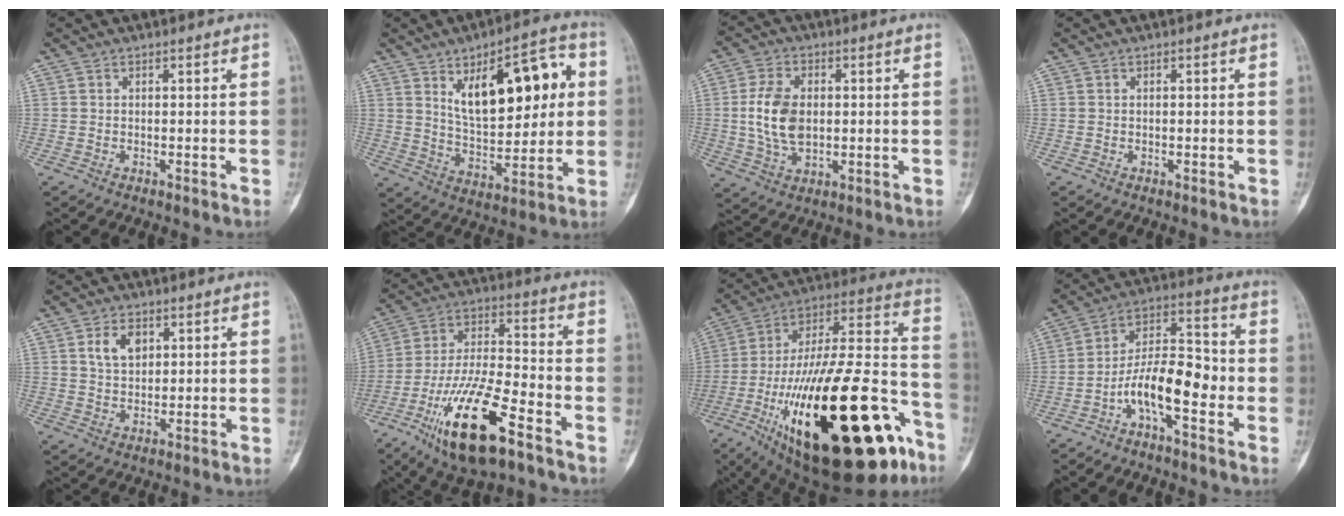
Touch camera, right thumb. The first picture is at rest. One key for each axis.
{"total": 18.3, "fx": 5.1, "fy": 8.7, "fz": 15.3, "tx": -0.188, "ty": -0.001, "tz": 0.088}
{"total": 9.8, "fx": 0.4, "fy": 6.1, "fz": 7.6, "tx": -0.143, "ty": 0.000, "tz": 0.012}
{"total": 0.0}
{"total": 5.3, "fx": 2.1, "fy": 3.5, "fz": 3.5, "tx": -0.049, "ty": -0.007, "tz": 0.039}
{"total": 19.4, "fx": -10.5, "fy": 6.1, "fz": 15.2, "tx": -0.293, "ty": 0.050, "tz": -0.185}
{"total": 42.6, "fx": -18.1, "fy": 15.1, "fz": 35.4, "tx": -0.542, "ty": 0.053, "tz": -0.281}
{"total": 11.7, "fx": -4.3, "fy": 4.6, "fz": 9.8, "tx": -0.163, "ty": 0.060, "tz": -0.082}